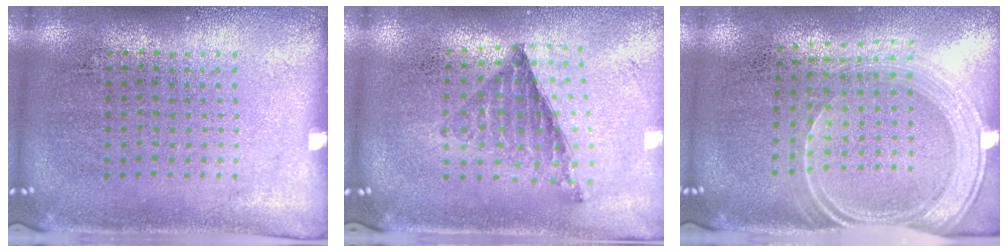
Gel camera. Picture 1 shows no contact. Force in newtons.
{"total": 0.8, "press": 0.8, "slide": 0.1}
{"total": 2.0, "press": 1.7, "slide": 1.1}